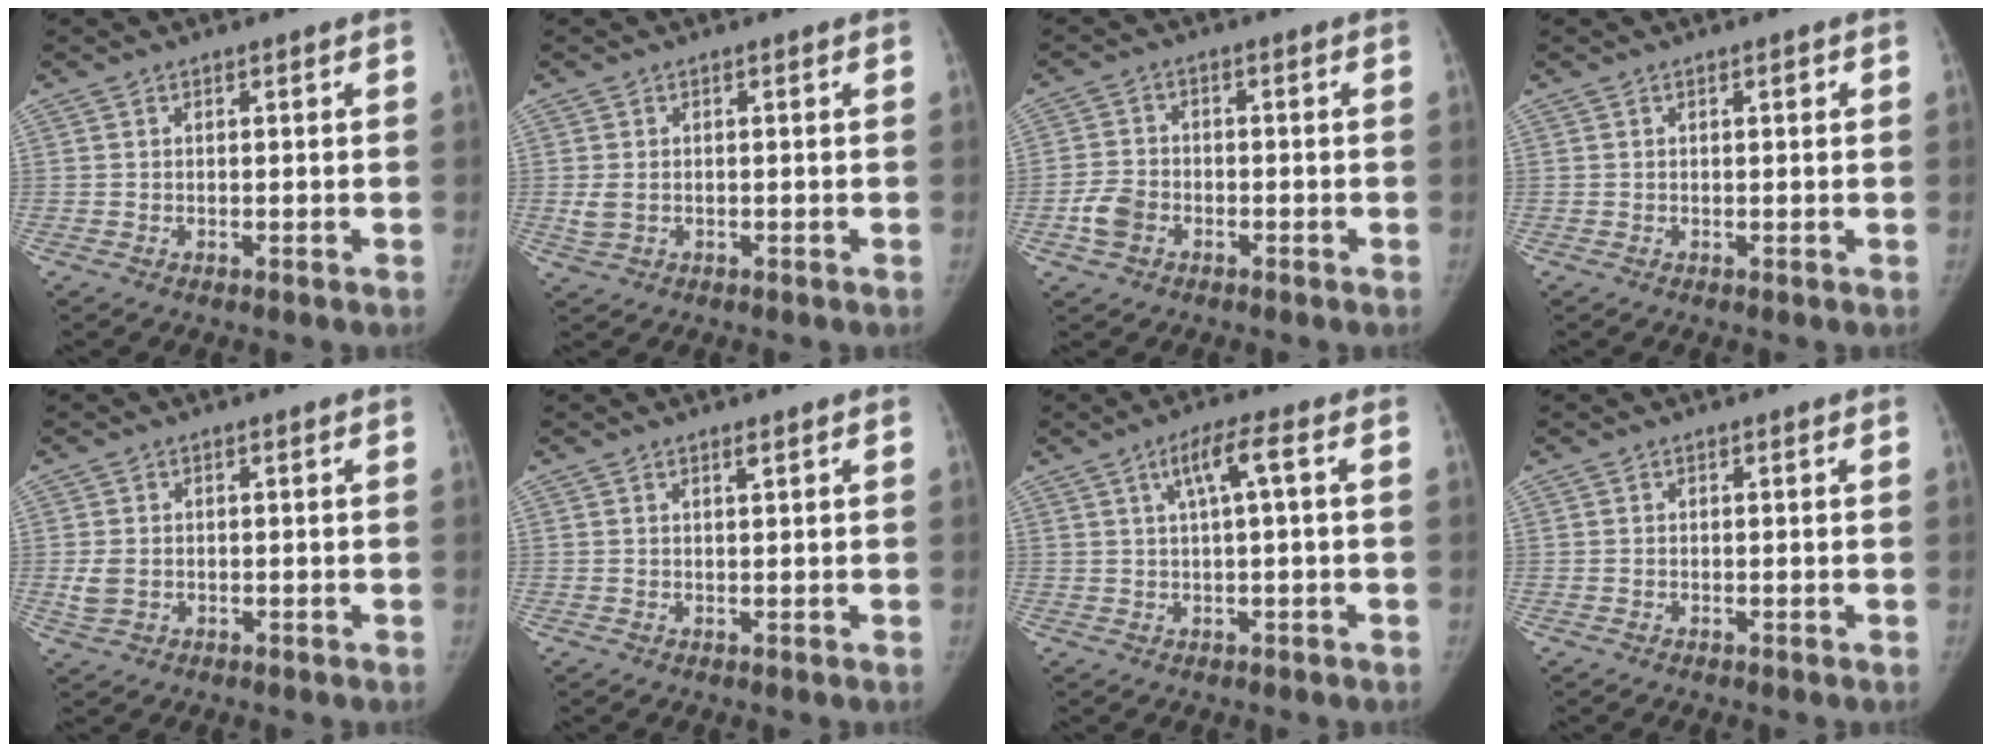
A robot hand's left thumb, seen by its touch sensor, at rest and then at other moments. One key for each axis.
{"total": 2.3, "fx": -0.1, "fy": 1.7, "fz": 1.6, "tx": -0.039, "ty": -0.002, "tz": 0.001}
{"total": 4.7, "fx": -2.0, "fy": 3.5, "fz": 2.6, "tx": -0.047, "ty": 0.013, "tz": -0.039}
{"total": 0.9, "fx": 0.4, "fy": 0.2, "fz": 0.7, "tx": -0.006, "ty": 0.002, "tz": 0.005}
{"total": 3.1, "fx": -0.3, "fy": 2.3, "fz": 1.9, "tx": -0.044, "ty": 0.000, "tz": -0.002}
{"total": 0.8, "fx": 0.6, "fy": 0.0, "fz": 0.5, "tx": -0.005, "ty": -0.004, "tz": 0.012}
{"total": 5.1, "fx": 1.3, "fy": 0.4, "fz": 4.9, "tx": -0.098, "ty": 0.015, "tz": 0.026}
{"total": 0.0}